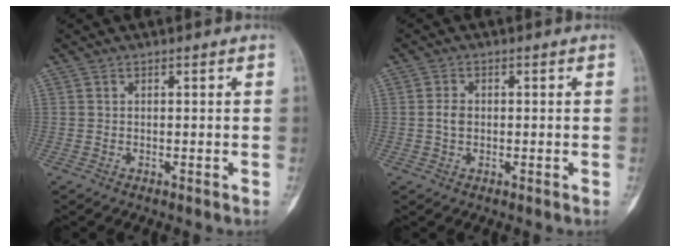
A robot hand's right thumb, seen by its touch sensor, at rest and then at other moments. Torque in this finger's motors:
{"motor_torque": [-0.41, 0.29, 0.25, -0.29, -0.04]}